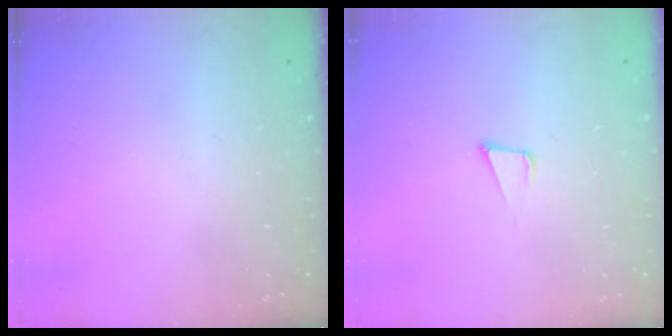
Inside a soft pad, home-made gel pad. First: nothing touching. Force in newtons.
{"total": 3.1, "press": 1.7, "slide": 2.6}